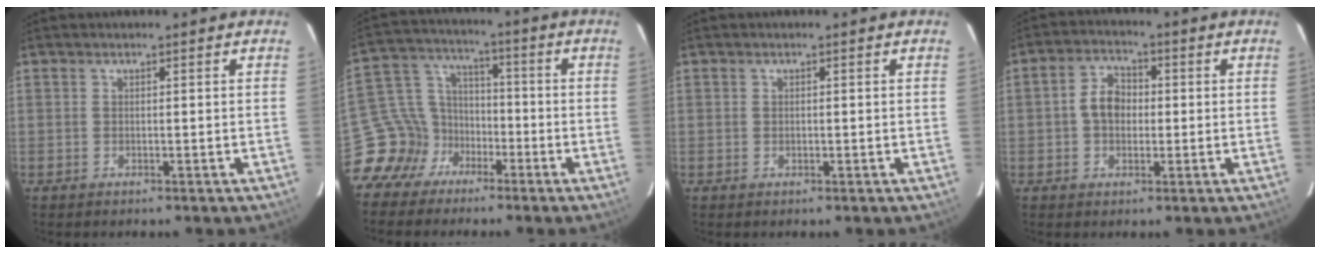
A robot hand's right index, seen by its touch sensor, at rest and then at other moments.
{"total": 10.3, "force": [-6.4, 7.8, 2.0], "torque": [-0.058, 0.040, -0.120]}
{"total": 0.8, "force": [0.0, 0.6, 0.4], "torque": [-0.007, 0.002, 0.000]}
{"total": 5.7, "force": [-0.2, 4.3, 3.7], "torque": [-0.070, 0.018, -0.003]}